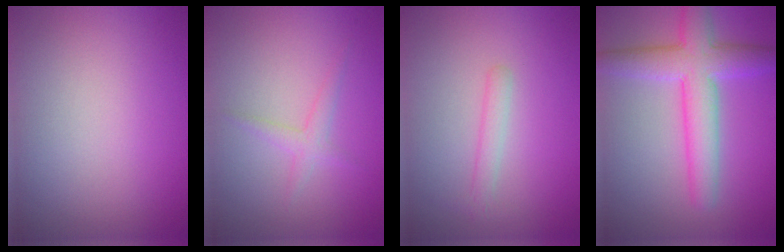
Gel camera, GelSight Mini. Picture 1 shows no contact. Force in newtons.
{"total": 1.4, "press": 1.4, "slide": 0.0}
{"total": 1.4, "press": 1.4, "slide": 0.1}
{"total": 5.9, "press": 5.9, "slide": 0.3}